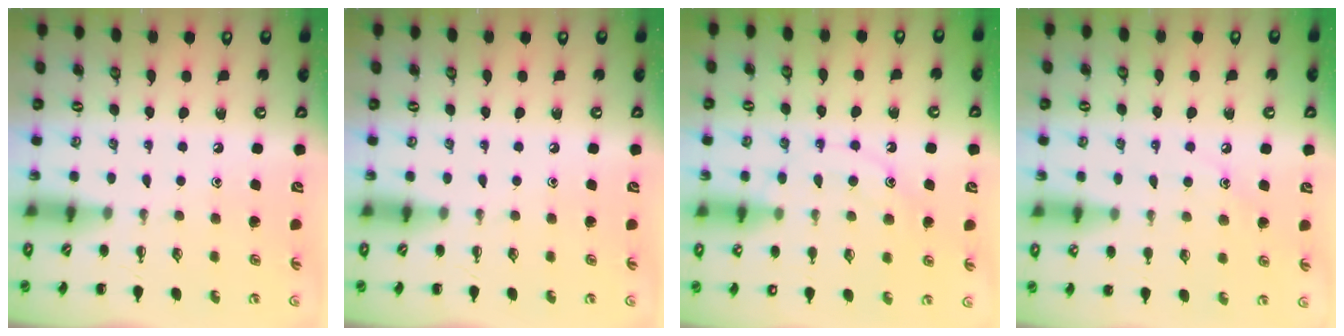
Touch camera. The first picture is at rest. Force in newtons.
{"total": 0.0}
{"total": 13.5, "press": 13.4, "slide": 0.8}
{"total": 8.0, "press": 7.8, "slide": 1.8}